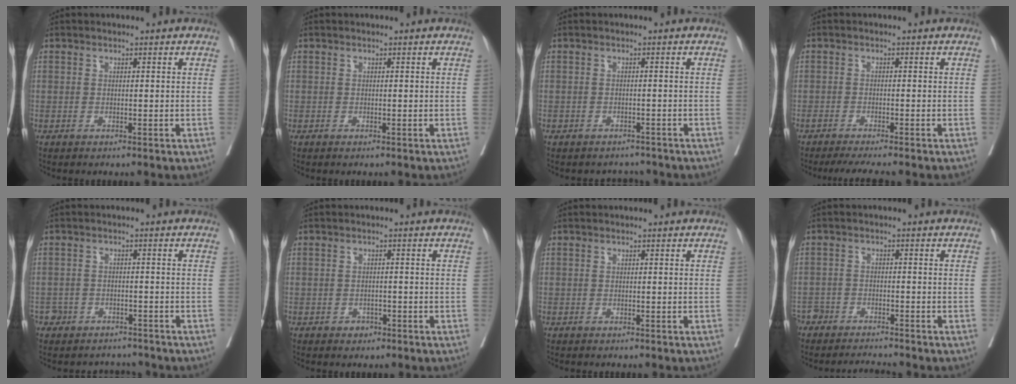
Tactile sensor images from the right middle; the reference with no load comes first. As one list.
[{"total": 0.0}, {"total": 2.9, "force": [-2.5, 1.3, -0.2], "torque": [0.002, 0.006, -0.039]}, {"total": 4.8, "force": [-4.2, -0.2, 2.4], "torque": [-0.029, -0.012, -0.068]}, {"total": 5.3, "force": [-4.5, 2.8, -0.2], "torque": [0.010, 0.017, -0.068]}, {"total": 1.4, "force": [-0.9, 1.0, 0.4], "torque": [-0.006, 0.004, -0.011]}, {"total": 0.5, "force": [-0.5, 0.2, 0.0], "torque": [-0.006, 0.000, -0.011]}, {"total": 5.4, "force": [-5.3, 1.2, 0.5], "torque": [-0.005, -0.001, -0.090]}]